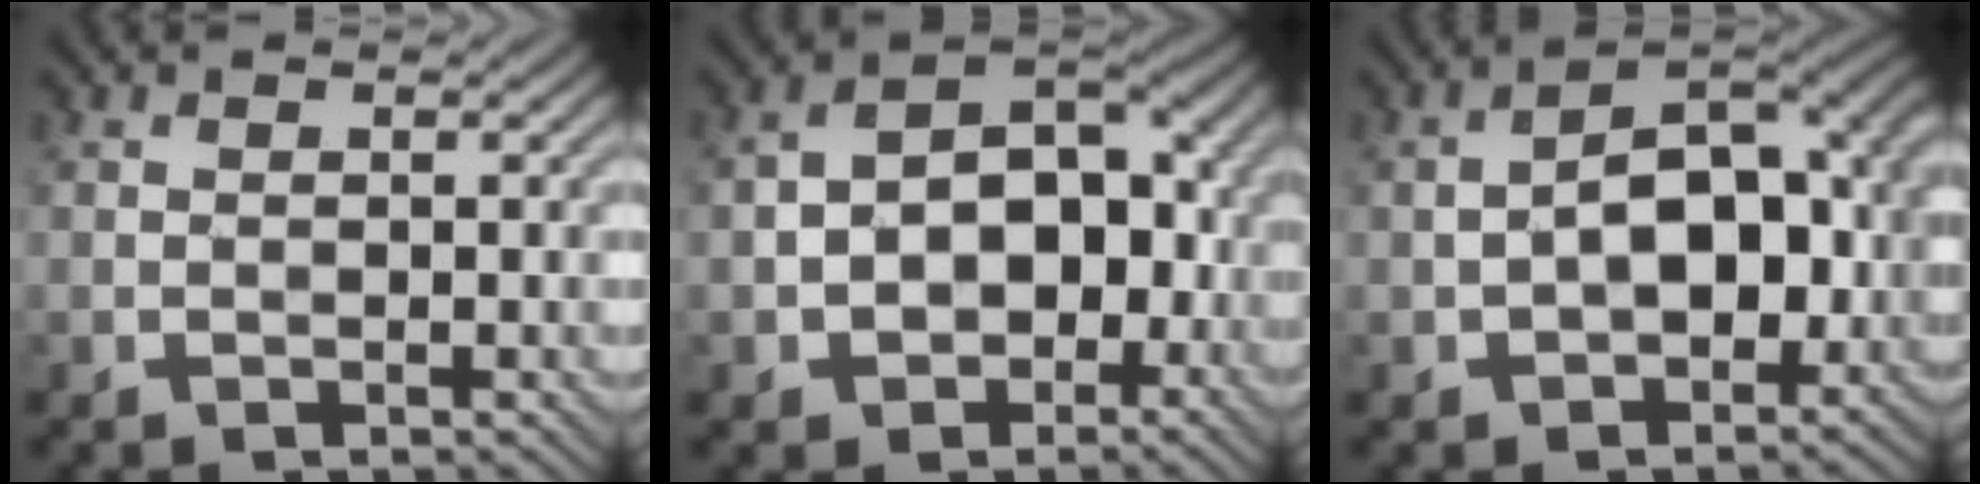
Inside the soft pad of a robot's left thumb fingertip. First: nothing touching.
{"total": 11.0, "force": [-2.4, 7.4, 7.8], "torque": [-0.126, -0.002, -0.050]}
{"total": 12.3, "force": [-1.8, 7.5, 9.6], "torque": [-0.140, 0.002, -0.030]}